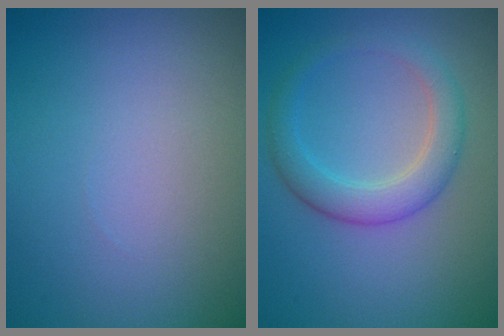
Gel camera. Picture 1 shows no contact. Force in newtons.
{"total": 3.4, "press": 3.4, "slide": 0.2}